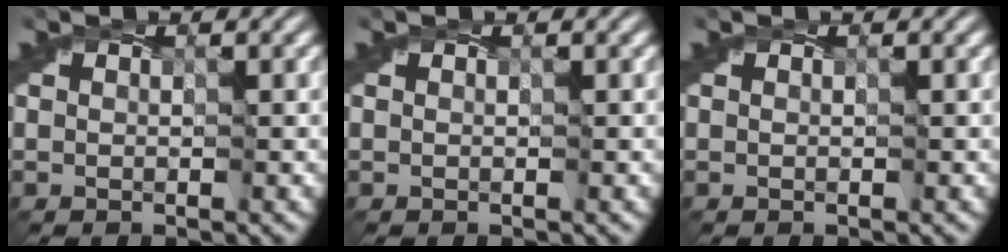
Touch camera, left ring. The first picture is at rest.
{"total": 0.0}
{"total": 0.0}